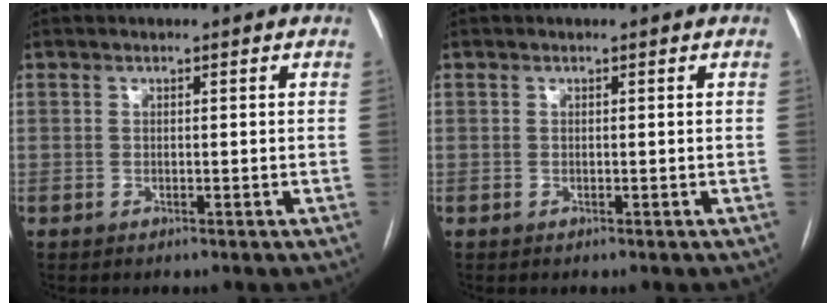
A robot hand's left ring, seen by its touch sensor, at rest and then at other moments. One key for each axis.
{"total": 0.0}